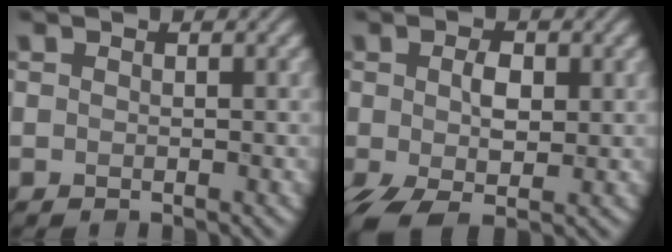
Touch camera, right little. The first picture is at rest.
{"total": 5.6, "force": [-0.9, 3.1, 4.6], "torque": [-0.099, -0.004, -0.014]}